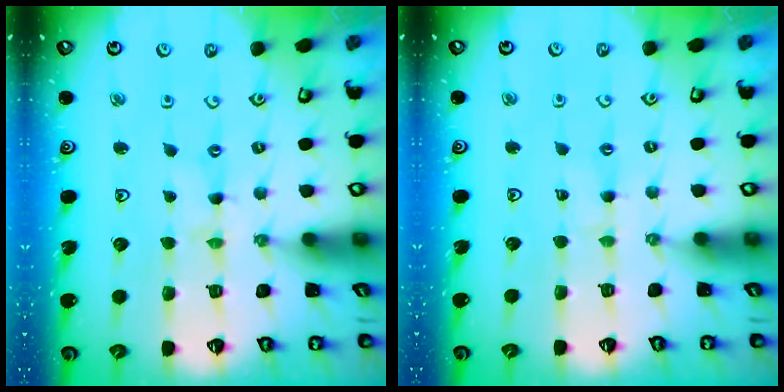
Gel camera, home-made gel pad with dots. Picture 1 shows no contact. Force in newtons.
{"total": 2.0, "press": 2.0, "slide": 0.4}